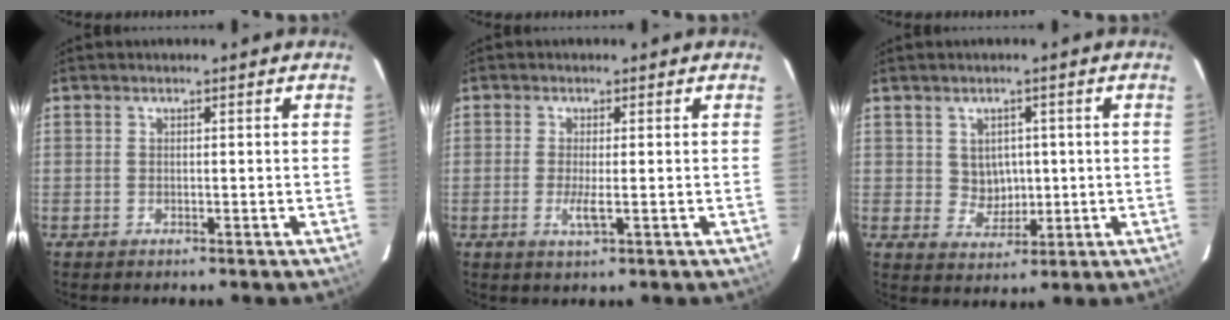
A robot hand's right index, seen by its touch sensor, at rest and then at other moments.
{"total": 2.8, "force": [-0.5, 0.2, 2.7], "torque": [-0.056, -0.007, -0.011]}
{"total": 4.4, "force": [0.7, 4.1, 1.6], "torque": [-0.026, 0.008, 0.021]}